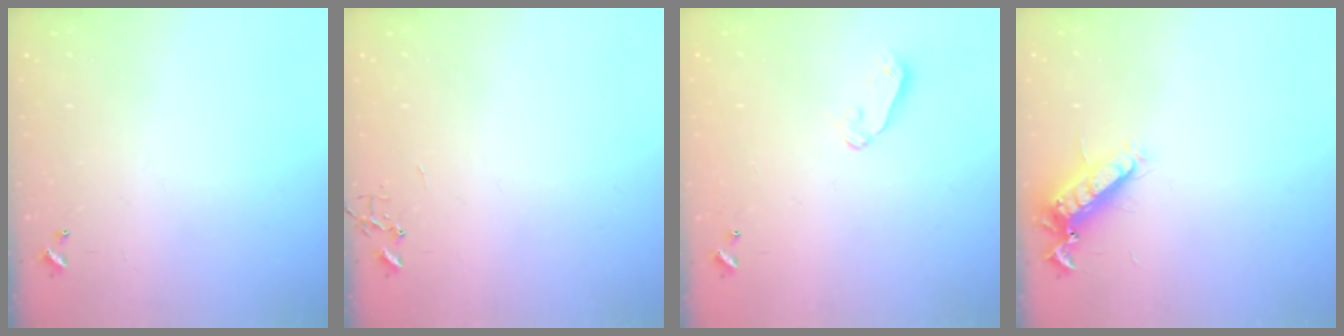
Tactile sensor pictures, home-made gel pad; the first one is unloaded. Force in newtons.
{"total": 0.0}
{"total": 5.4, "press": 5.4, "slide": 0.5}
{"total": 12.5, "press": 12.4, "slide": 1.4}